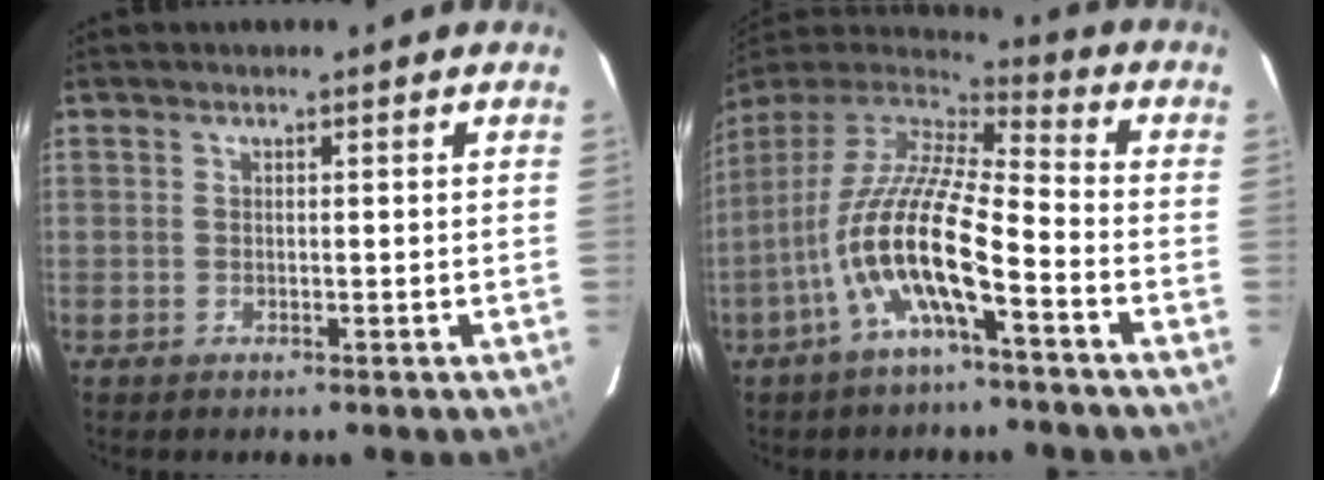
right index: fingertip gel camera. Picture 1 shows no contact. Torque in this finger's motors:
{"motor_torque": [1.87, -0.26, 1.05, 0.21]}